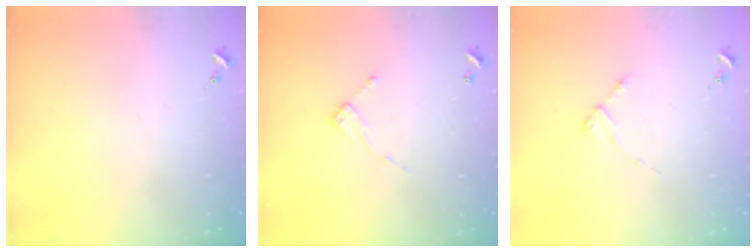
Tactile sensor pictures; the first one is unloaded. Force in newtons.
{"total": 7.1, "press": 7.1, "slide": 0.3}
{"total": 2.5, "press": 2.5, "slide": 0.3}